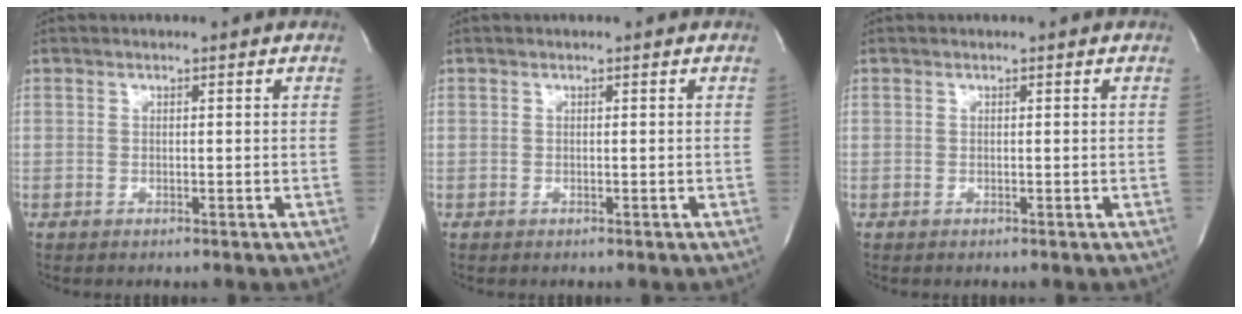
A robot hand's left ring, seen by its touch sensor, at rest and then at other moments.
{"total": 0.0}
{"total": 0.0}